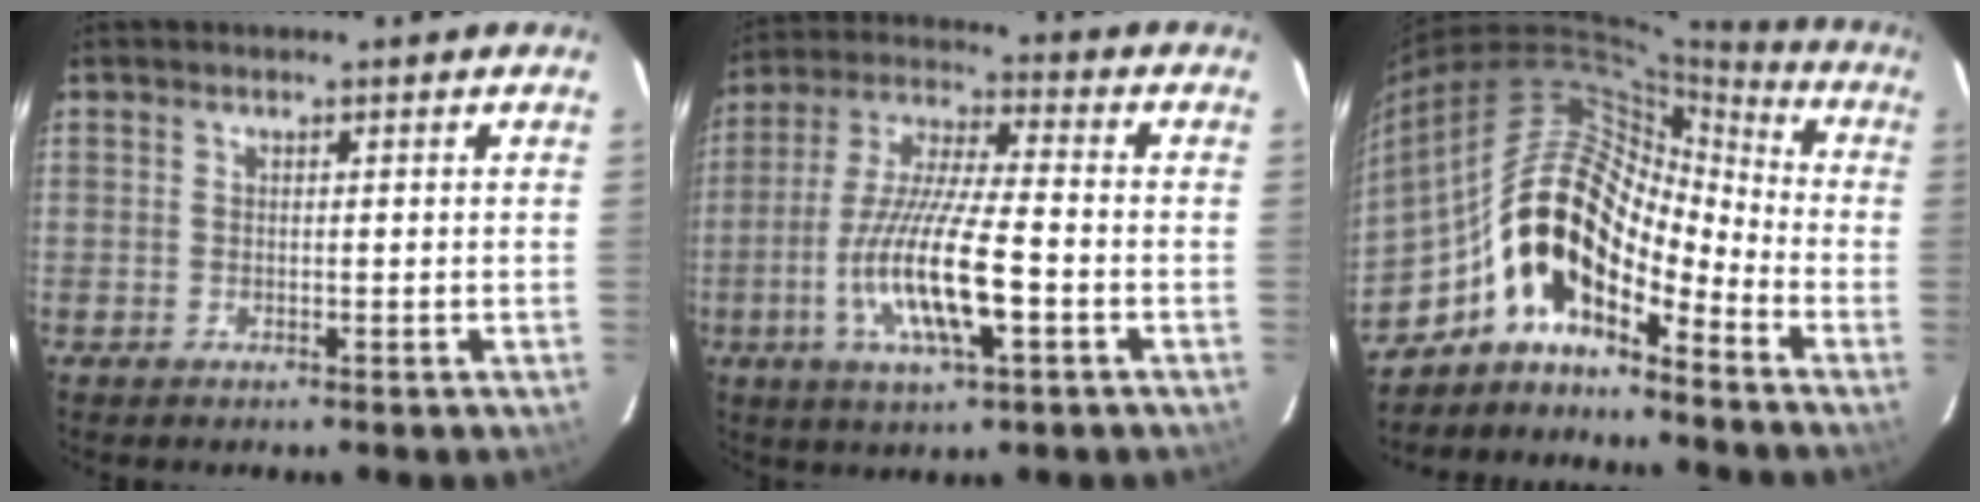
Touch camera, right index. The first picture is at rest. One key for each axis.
{"total": 15.0, "fx": -4.7, "fy": 2.8, "fz": 14.0, "tx": -0.284, "ty": -0.012, "tz": -0.087}
{"total": 14.7, "fx": -8.2, "fy": 6.3, "fz": 10.4, "tx": -0.176, "ty": 0.016, "tz": -0.169}